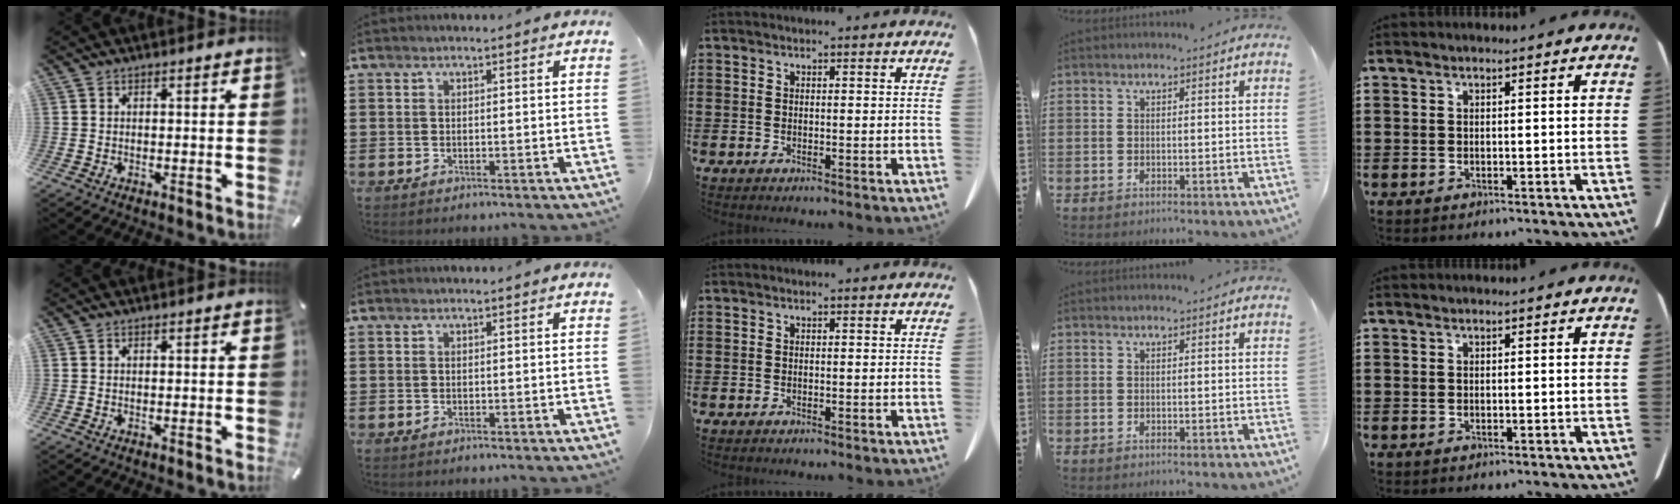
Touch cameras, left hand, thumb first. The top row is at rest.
{}